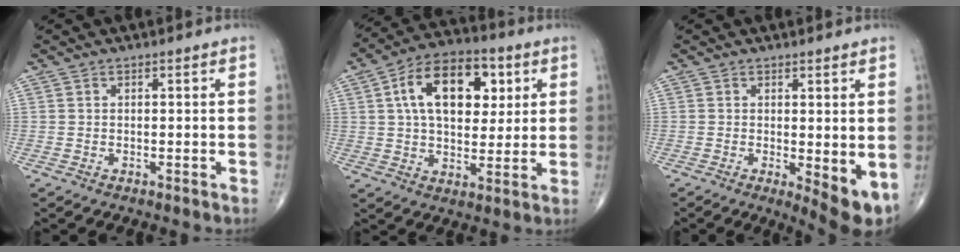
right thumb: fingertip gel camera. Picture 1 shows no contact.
{"total": 16.7, "force": [4.7, 10.0, 12.6], "torque": [-0.168, 0.005, 0.073]}
{"total": 6.3, "force": [-0.5, 2.1, 5.9], "torque": [-0.078, -0.018, -0.004]}